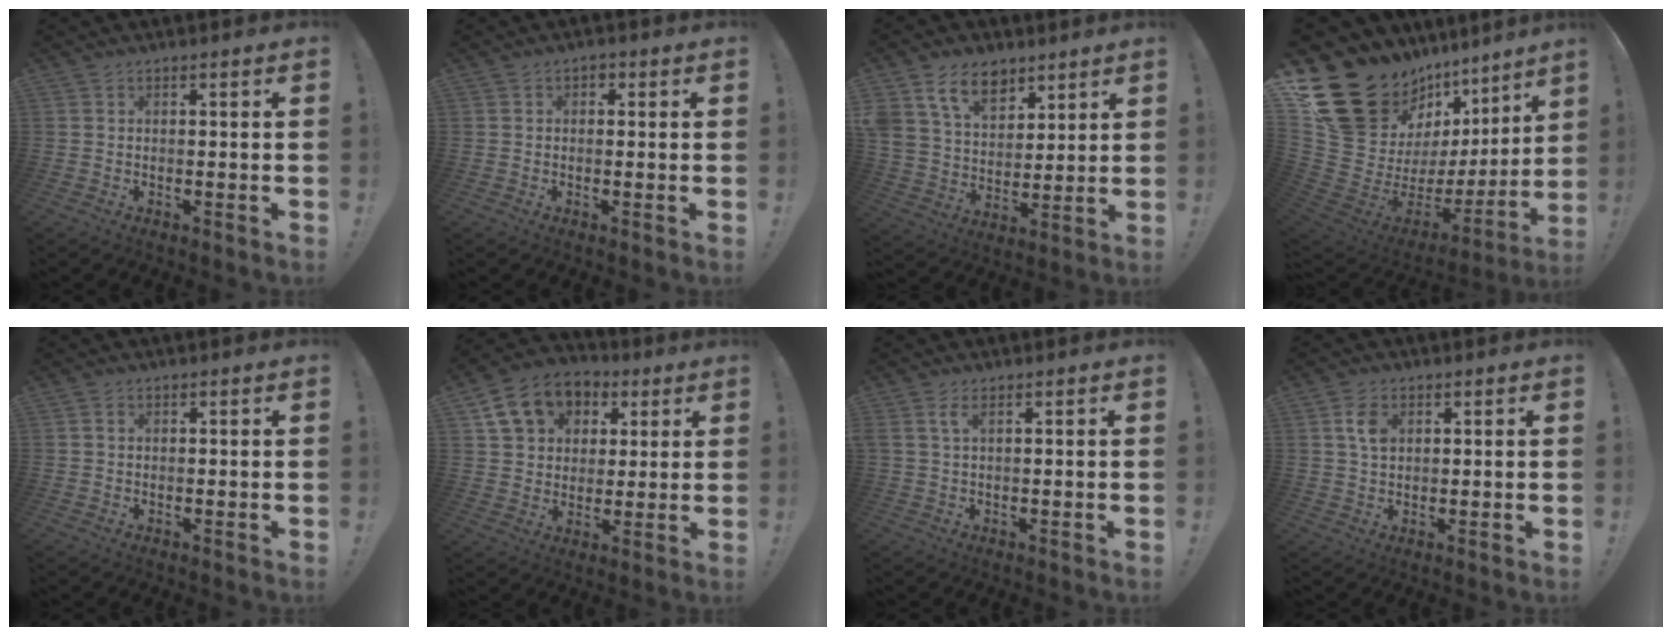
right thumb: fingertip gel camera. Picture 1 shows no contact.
{"total": 1.7, "force": [-0.3, 1.4, 0.8], "torque": [-0.008, 0.005, -0.008]}
{"total": 14.1, "force": [8.6, 9.2, 6.4], "torque": [-0.115, -0.040, 0.165]}
{"total": 25.5, "force": [12.2, 15.4, 16.3], "torque": [-0.229, -0.142, 0.299]}
{"total": 0.7, "force": [0.2, 0.7, 0.3], "torque": [-0.014, 0.006, 0.005]}
{"total": 13.9, "force": [6.1, 10.9, 6.1], "torque": [-0.088, -0.022, 0.119]}
{"total": 2.7, "force": [1.1, 0.6, 2.3], "torque": [-0.045, 0.000, 0.018]}
{"total": 5.3, "force": [1.7, 3.5, 3.6], "torque": [-0.066, 0.005, 0.032]}